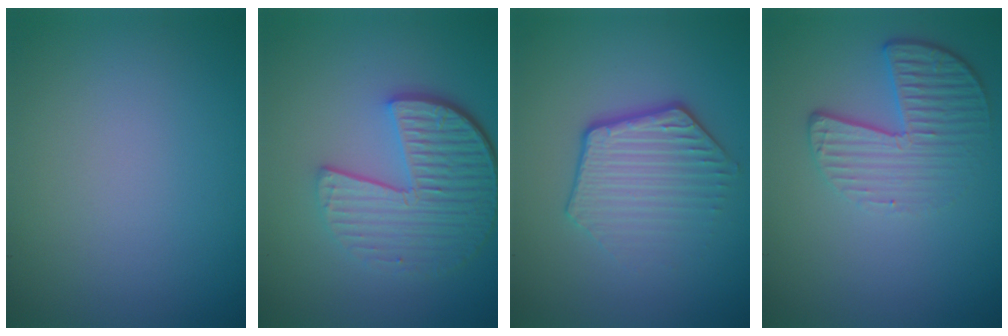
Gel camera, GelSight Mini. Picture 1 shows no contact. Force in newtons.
{"total": 6.3, "press": 4.4, "slide": 4.5}
{"total": 4.1, "press": 3.1, "slide": 2.6}
{"total": 4.4, "press": 3.1, "slide": 3.1}